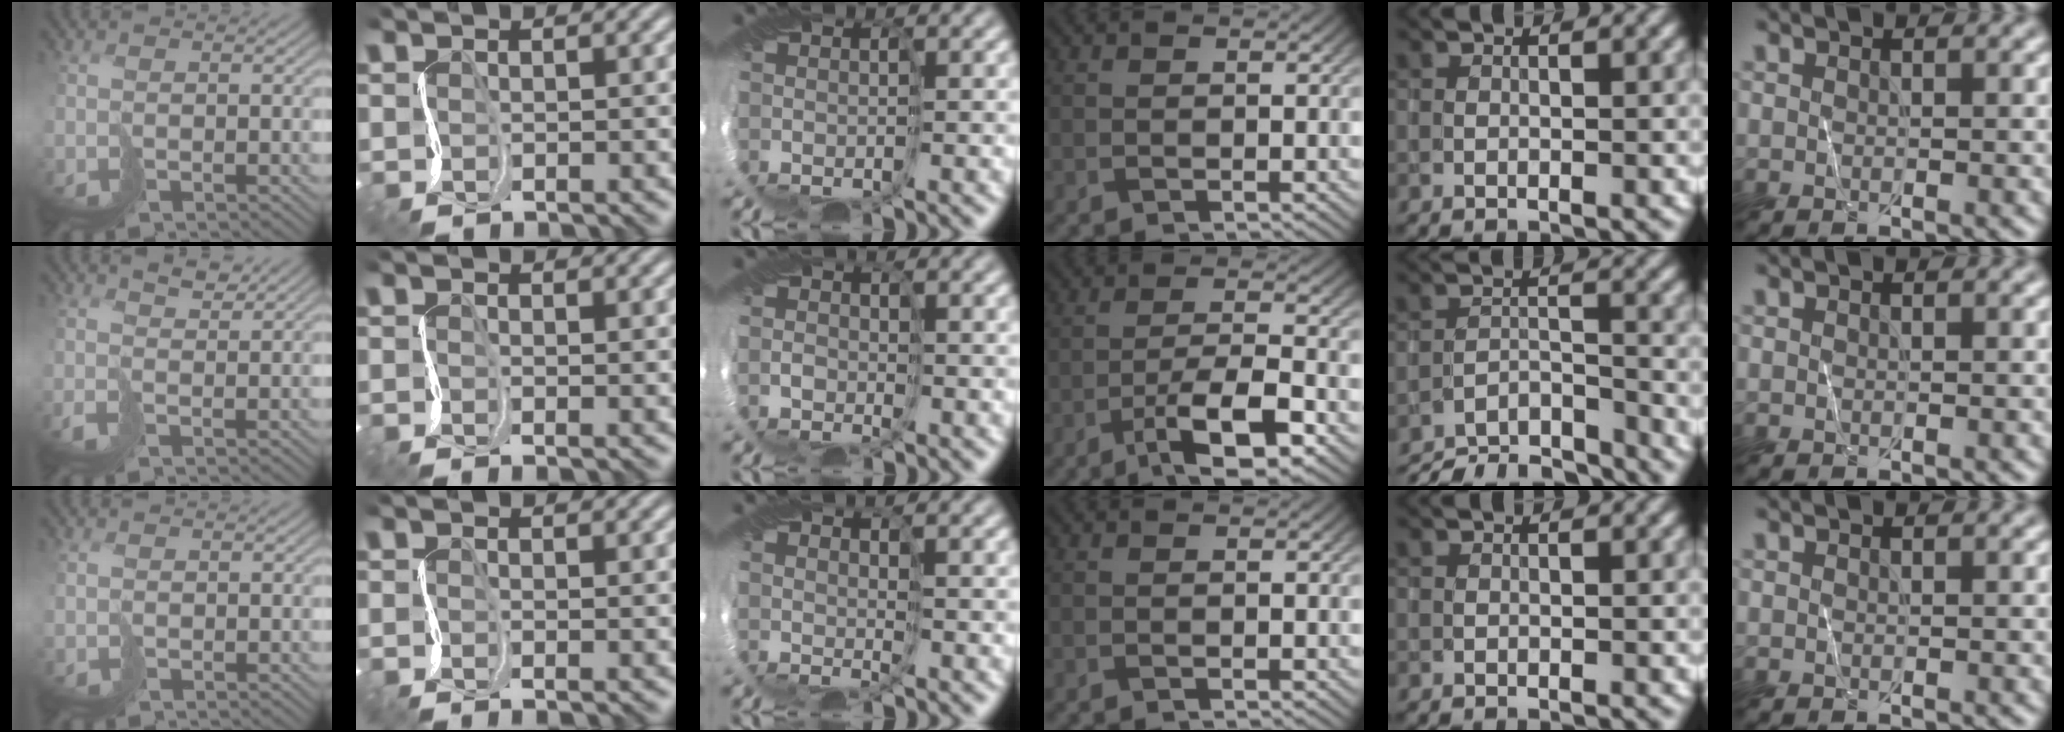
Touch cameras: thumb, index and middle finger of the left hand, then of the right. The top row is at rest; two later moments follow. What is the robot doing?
{"motion": "cut", "object": "bubble wrap"}